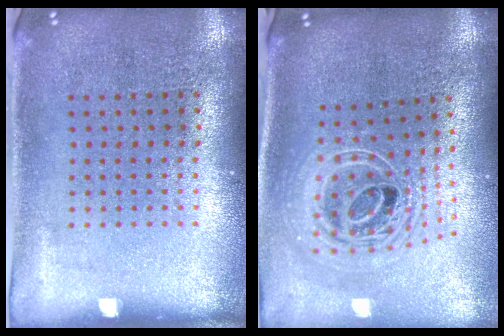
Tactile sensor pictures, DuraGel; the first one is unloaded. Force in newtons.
{"total": 2.5, "press": 1.8, "slide": 1.8}